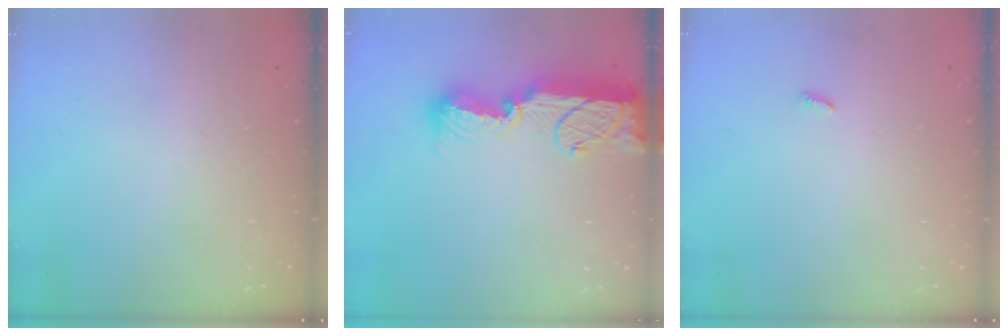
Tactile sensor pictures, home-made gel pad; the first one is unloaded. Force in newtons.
{"total": 16.5, "press": 16.4, "slide": 1.6}
{"total": 2.4, "press": 2.4, "slide": 0.2}